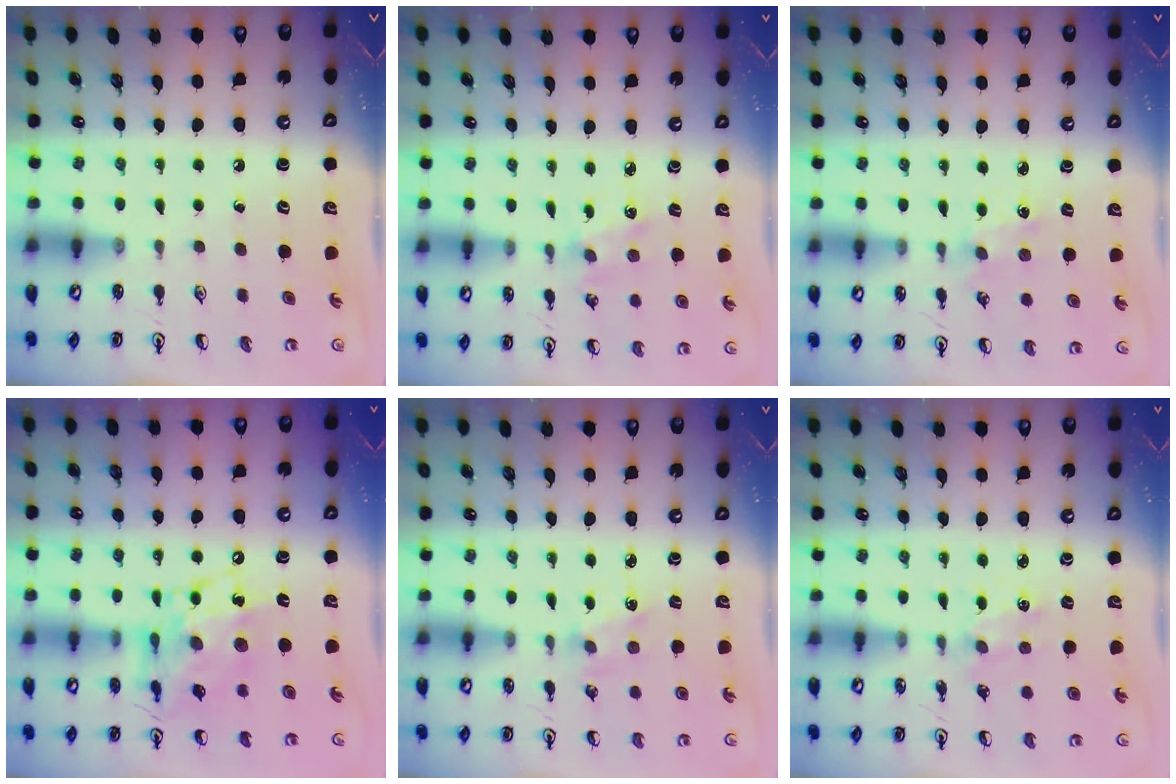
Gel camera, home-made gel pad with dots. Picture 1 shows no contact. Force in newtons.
{"total": 2.6, "press": 2.5, "slide": 0.5}
{"total": 2.9, "press": 2.9, "slide": 0.4}
{"total": 13.0, "press": 12.9, "slide": 0.9}
{"total": 1.8, "press": 1.7, "slide": 0.5}
{"total": 1.1, "press": 1.1, "slide": 0.2}